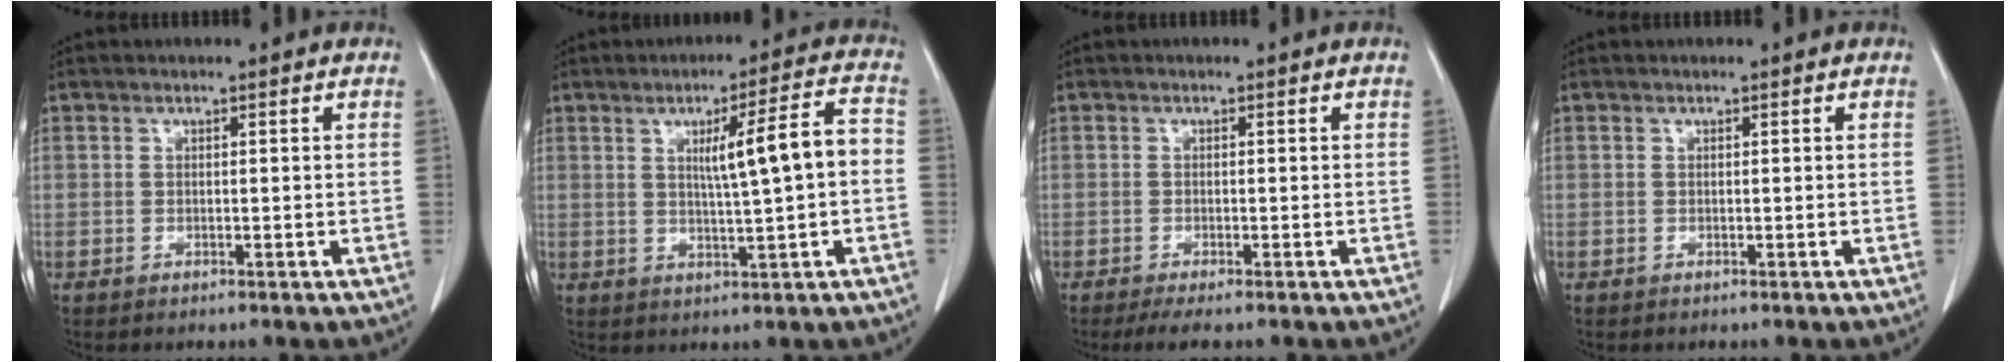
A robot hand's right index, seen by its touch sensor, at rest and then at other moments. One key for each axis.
{"total": 8.8, "fx": 0.5, "fy": 0.2, "fz": 8.7, "tx": -0.131, "ty": 0.013, "tz": 0.008}
{"total": 2.7, "fx": -2.1, "fy": 0.1, "fz": 1.7, "tx": -0.028, "ty": -0.008, "tz": -0.037}
{"total": 0.0}